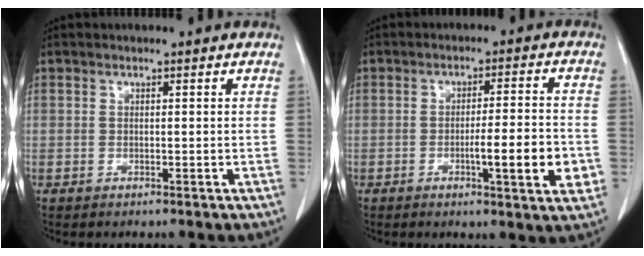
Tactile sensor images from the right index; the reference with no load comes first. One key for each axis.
{"total": 8.8, "fx": -2.4, "fy": 0.6, "fz": 8.4, "tx": -0.115, "ty": -0.004, "tz": -0.034}